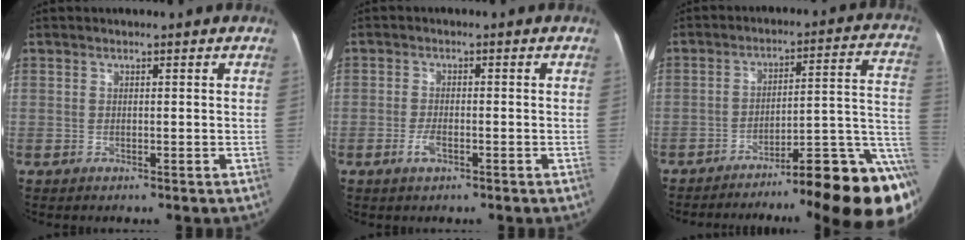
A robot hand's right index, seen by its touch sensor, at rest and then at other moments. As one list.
[{"total": 2.7, "force": [-1.3, 1.4, 1.9], "torque": [-0.043, 0.002, -0.025]}, {"total": 21.6, "force": [-14.1, 0.9, 16.3], "torque": [-0.109, 0.038, -0.200]}]